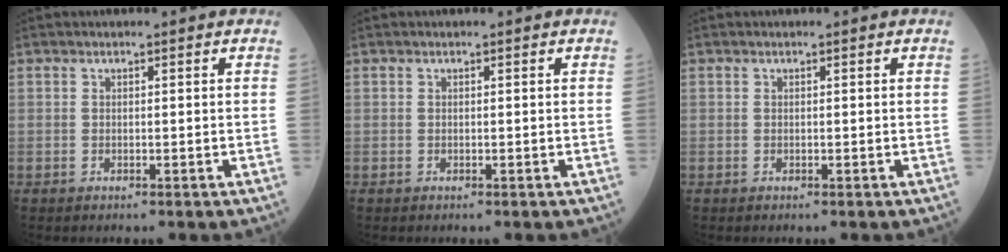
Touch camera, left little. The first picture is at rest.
{"total": 0.0}
{"total": 0.0}